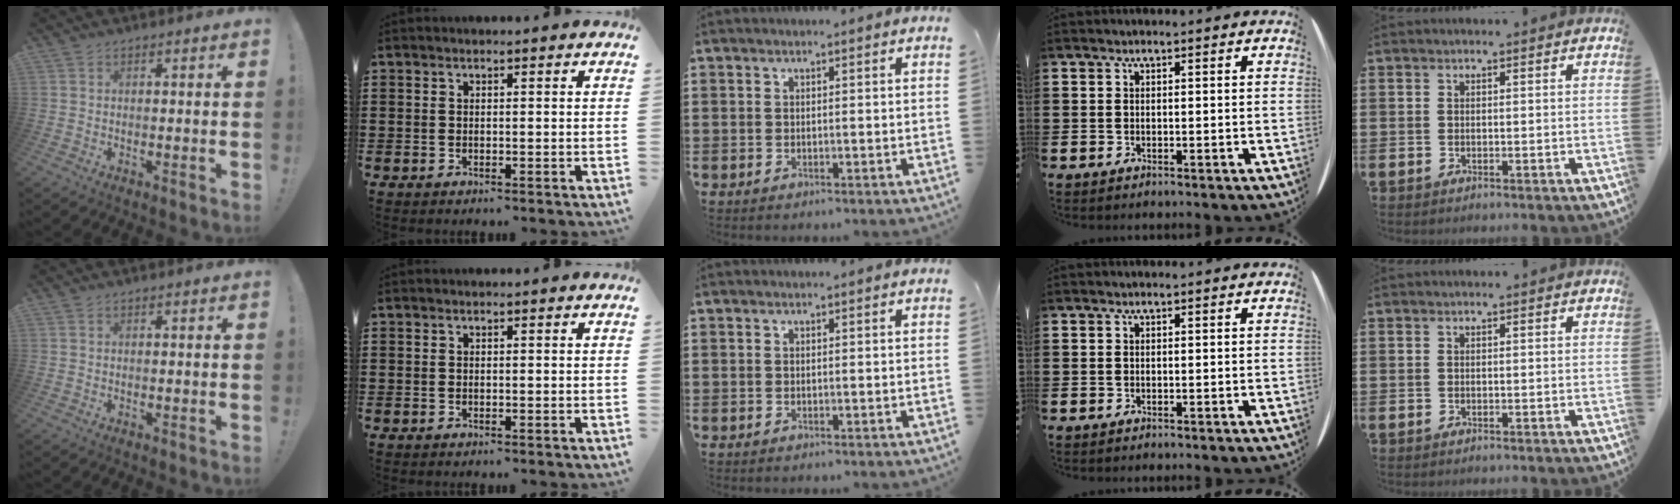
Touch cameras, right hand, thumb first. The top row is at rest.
{}